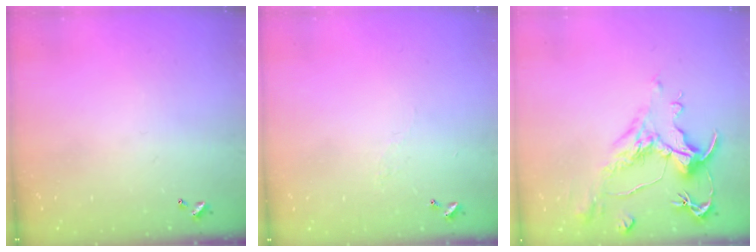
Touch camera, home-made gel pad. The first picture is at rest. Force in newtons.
{"total": 3.1, "press": 3.0, "slide": 0.6}
{"total": 1.5, "press": 0.5, "slide": 1.4}